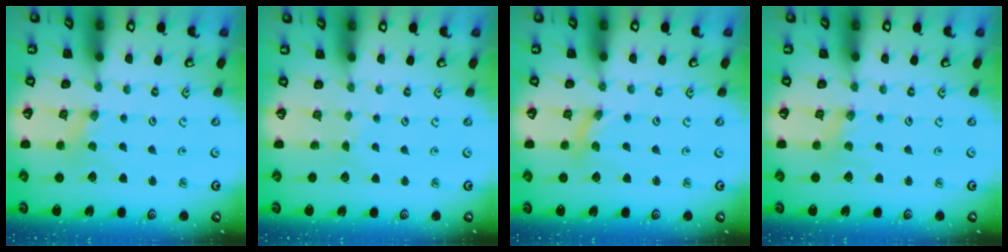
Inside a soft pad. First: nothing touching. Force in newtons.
{"total": 1.7, "press": 1.7, "slide": 0.2}
{"total": 0.8, "press": 0.8, "slide": 0.1}
{"total": 0.7, "press": 0.7, "slide": 0.2}